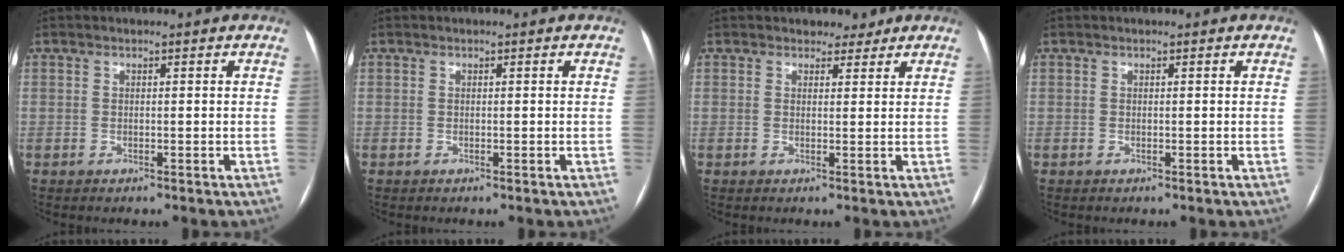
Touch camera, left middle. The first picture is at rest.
{"total": 0.0}
{"total": 2.4, "force": [1.9, 1.4, 0.5], "torque": [-0.002, 0.002, 0.023]}
{"total": 0.0}